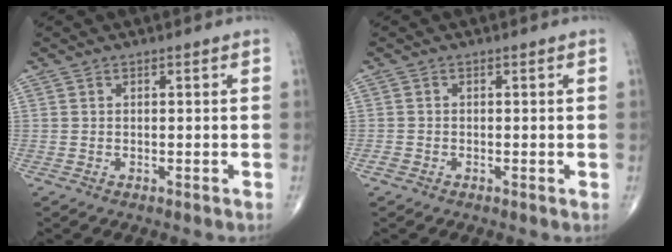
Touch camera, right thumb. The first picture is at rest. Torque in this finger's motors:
{"motor_torque": [0.85, 0.20, 0.04, -0.63, 0.00]}